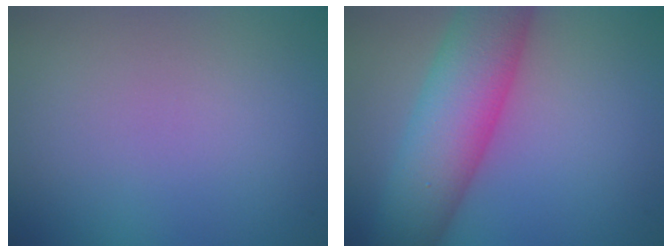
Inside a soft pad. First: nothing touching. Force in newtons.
{"total": 9.0, "press": 9.0, "slide": 0.2}